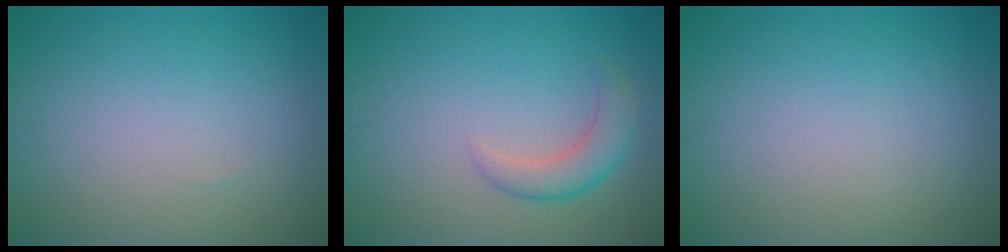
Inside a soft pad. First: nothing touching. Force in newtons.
{"total": 2.7, "press": 2.7, "slide": 0.2}
{"total": 0.0}